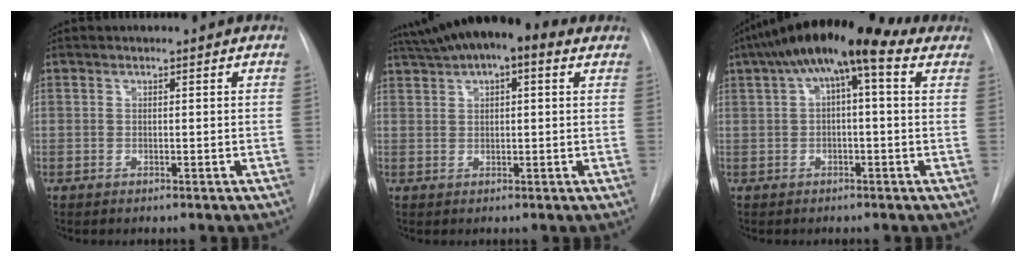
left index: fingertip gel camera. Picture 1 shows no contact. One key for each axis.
{"total": 12.4, "fx": 8.2, "fy": 3.8, "fz": 8.5, "tx": -0.138, "ty": 0.053, "tz": 0.130}
{"total": 13.7, "fx": 7.0, "fy": 3.8, "fz": 11.2, "tx": -0.183, "ty": 0.060, "tz": 0.099}